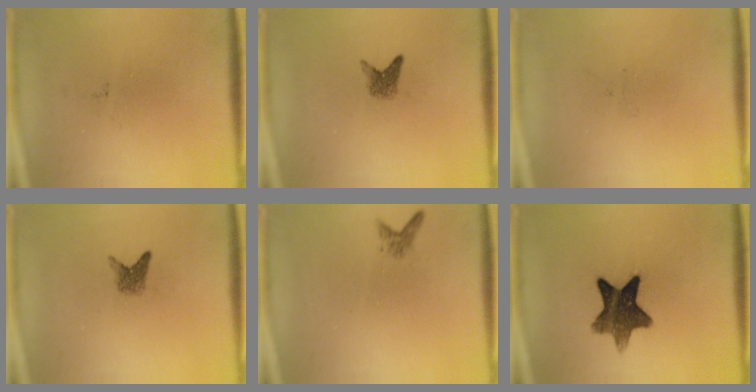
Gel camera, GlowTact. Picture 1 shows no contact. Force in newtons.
{"total": 1.8}
{"total": 0.0}
{"total": 1.8}
{"total": 1.1}
{"total": 10.9}